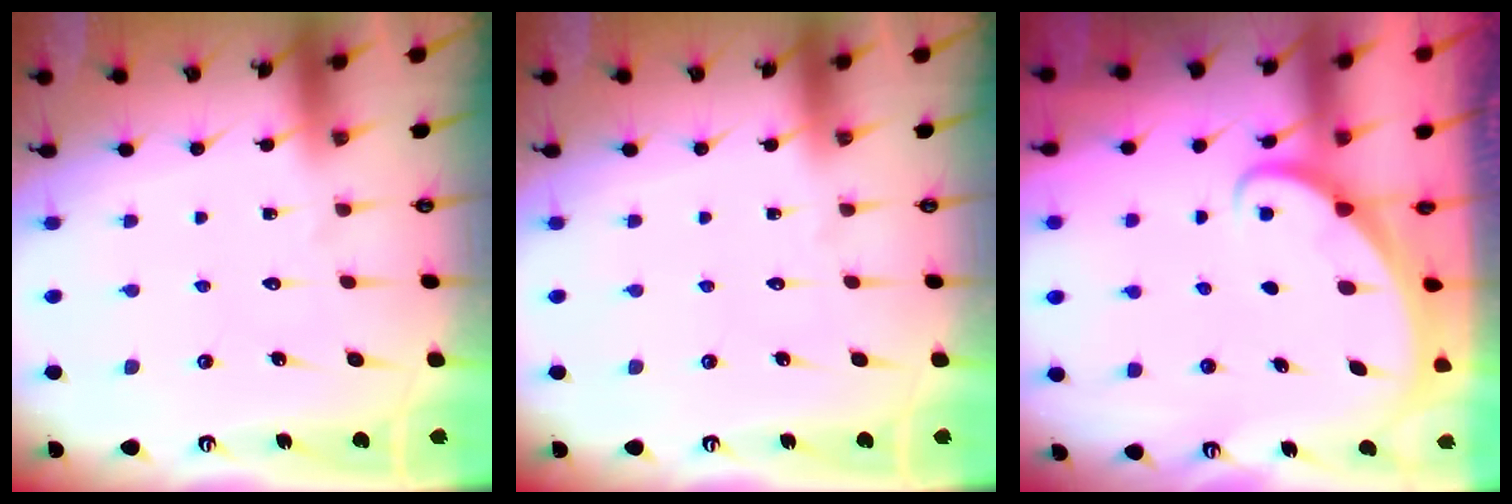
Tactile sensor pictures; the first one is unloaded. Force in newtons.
{"total": 0.0}
{"total": 1.9, "press": 1.9, "slide": 0.1}